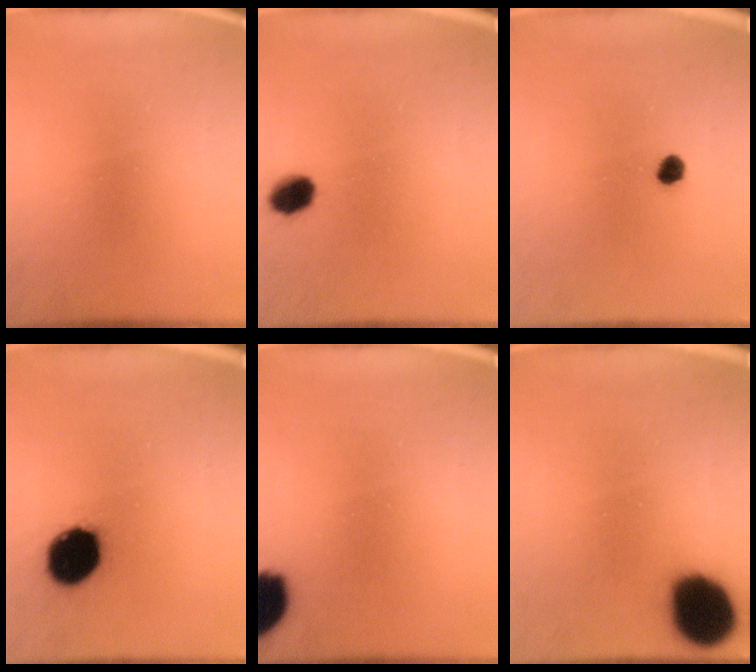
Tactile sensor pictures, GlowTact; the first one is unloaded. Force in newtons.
{"total": 4.9}
{"total": 2.2}
{"total": 14.0}
{"total": 10.8}
{"total": 19.1}